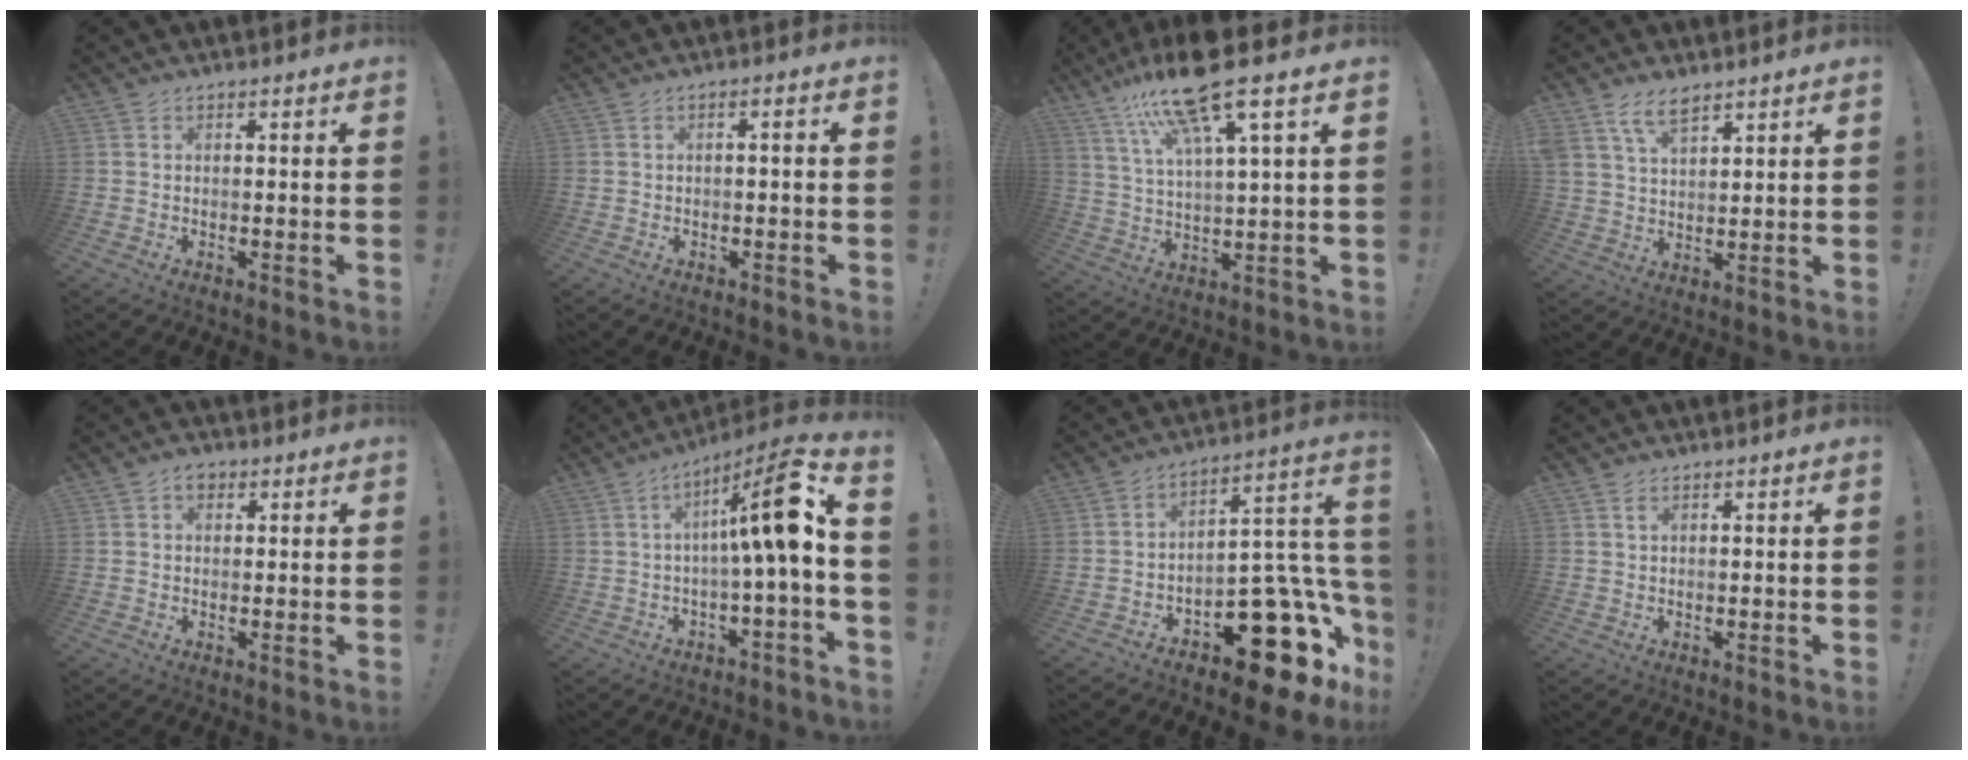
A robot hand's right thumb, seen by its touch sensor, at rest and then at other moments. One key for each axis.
{"total": 1.7, "fx": -1.0, "fy": 0.0, "fz": 1.4, "tx": -0.021, "ty": 0.003, "tz": -0.019}
{"total": 16.5, "fx": 10.8, "fy": 2.7, "fz": 12.2, "tx": -0.209, "ty": -0.056, "tz": 0.172}
{"total": 7.3, "fx": 5.2, "fy": 3.3, "fz": 4.0, "tx": -0.075, "ty": -0.015, "tz": 0.096}
{"total": 3.4, "fx": 1.6, "fy": 2.5, "fz": 1.7, "tx": -0.022, "ty": -0.003, "tz": 0.028}
{"total": 14.7, "fx": 2.4, "fy": 1.1, "fz": 14.4, "tx": -0.215, "ty": -0.012, "tz": 0.020}
{"total": 19.4, "fx": -10.4, "fy": 9.3, "fz": 13.5, "tx": -0.134, "ty": 0.053, "tz": -0.159}
{"total": 1.4, "fx": 0.9, "fy": 0.5, "fz": 1.0, "tx": -0.013, "ty": -0.003, "tz": 0.015}